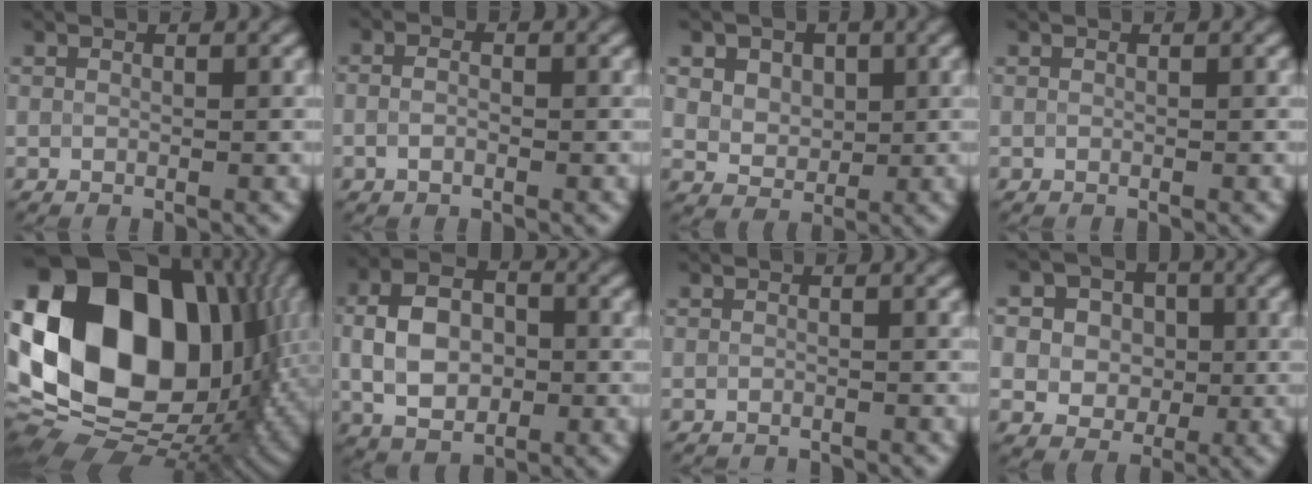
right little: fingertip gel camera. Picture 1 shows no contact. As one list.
[{"total": 1.1, "force": [-0.5, 0.6, 0.9], "torque": [-0.021, 0.003, -0.013]}, {"total": 6.6, "force": [2.8, 4.9, 3.4], "torque": [-0.057, 0.021, 0.034]}, {"total": 0.0}, {"total": 19.9, "force": [3.0, 13.9, 13.9], "torque": [-0.287, 0.026, 0.060]}, {"total": 6.9, "force": [0.1, 4.9, 4.9], "torque": [-0.101, 0.007, -0.006]}, {"total": 1.6, "force": [-1.6, -0.1, -0.1], "torque": [0.004, 0.000, -0.027]}, {"total": 6.4, "force": [1.1, 5.9, 2.3], "torque": [-0.036, 0.026, 0.004]}]